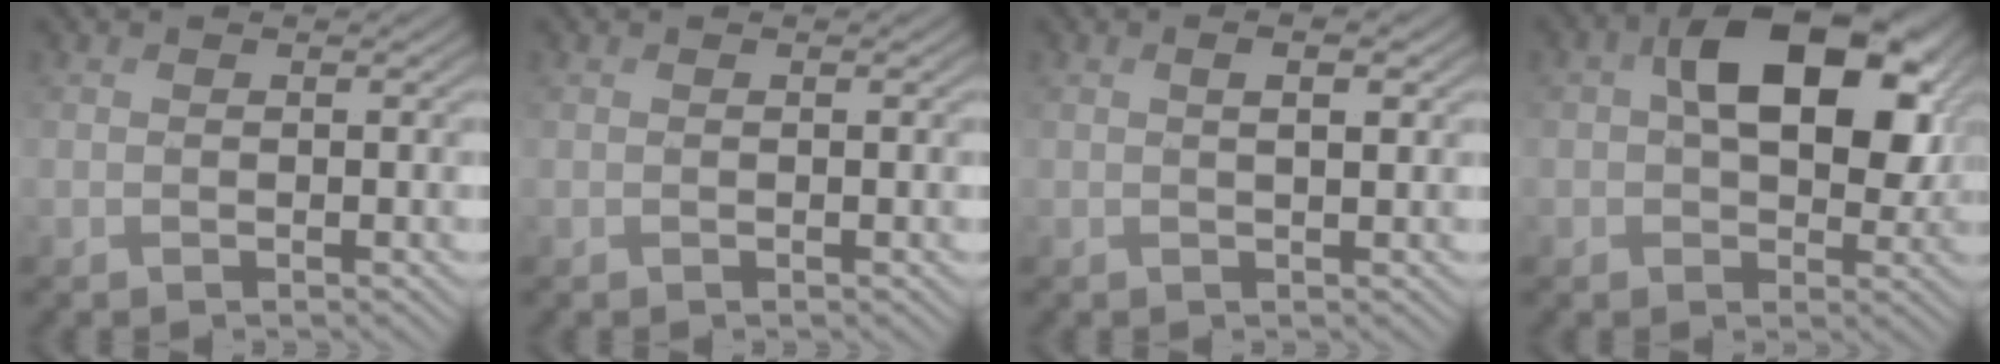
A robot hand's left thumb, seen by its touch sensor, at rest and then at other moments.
{"total": 0.0}
{"total": 2.3, "force": [0.7, 0.6, 2.1], "torque": [-0.020, -0.007, 0.012]}
{"total": 13.4, "force": [3.1, 8.4, 9.9], "torque": [-0.170, 0.000, 0.055]}